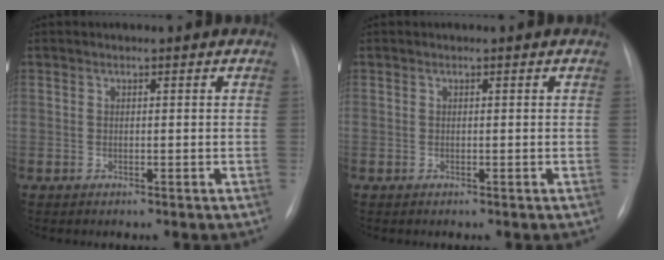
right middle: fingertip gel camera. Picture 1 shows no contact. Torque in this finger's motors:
{"motor_torque": [1.04, -1.10, 0.04, 0.01]}